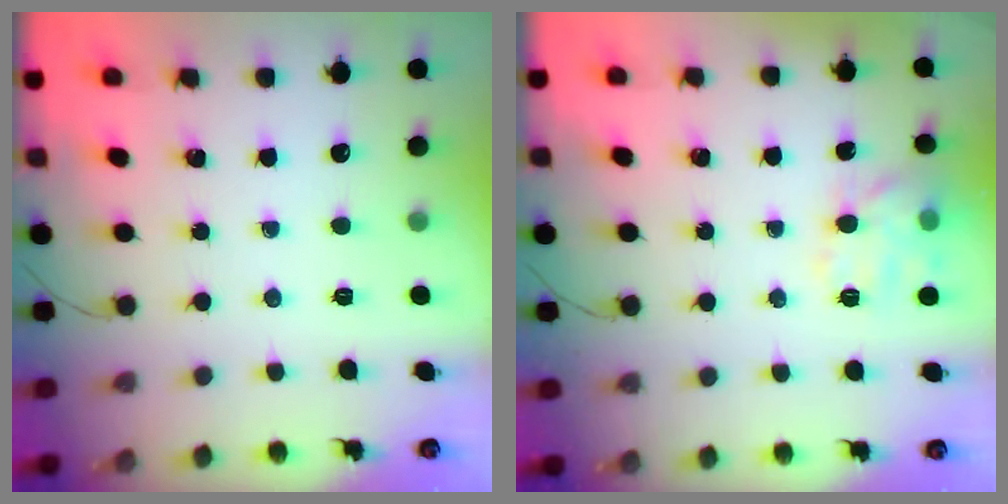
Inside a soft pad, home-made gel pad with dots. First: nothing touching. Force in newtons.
{"total": 9.4, "press": 9.4, "slide": 0.4}